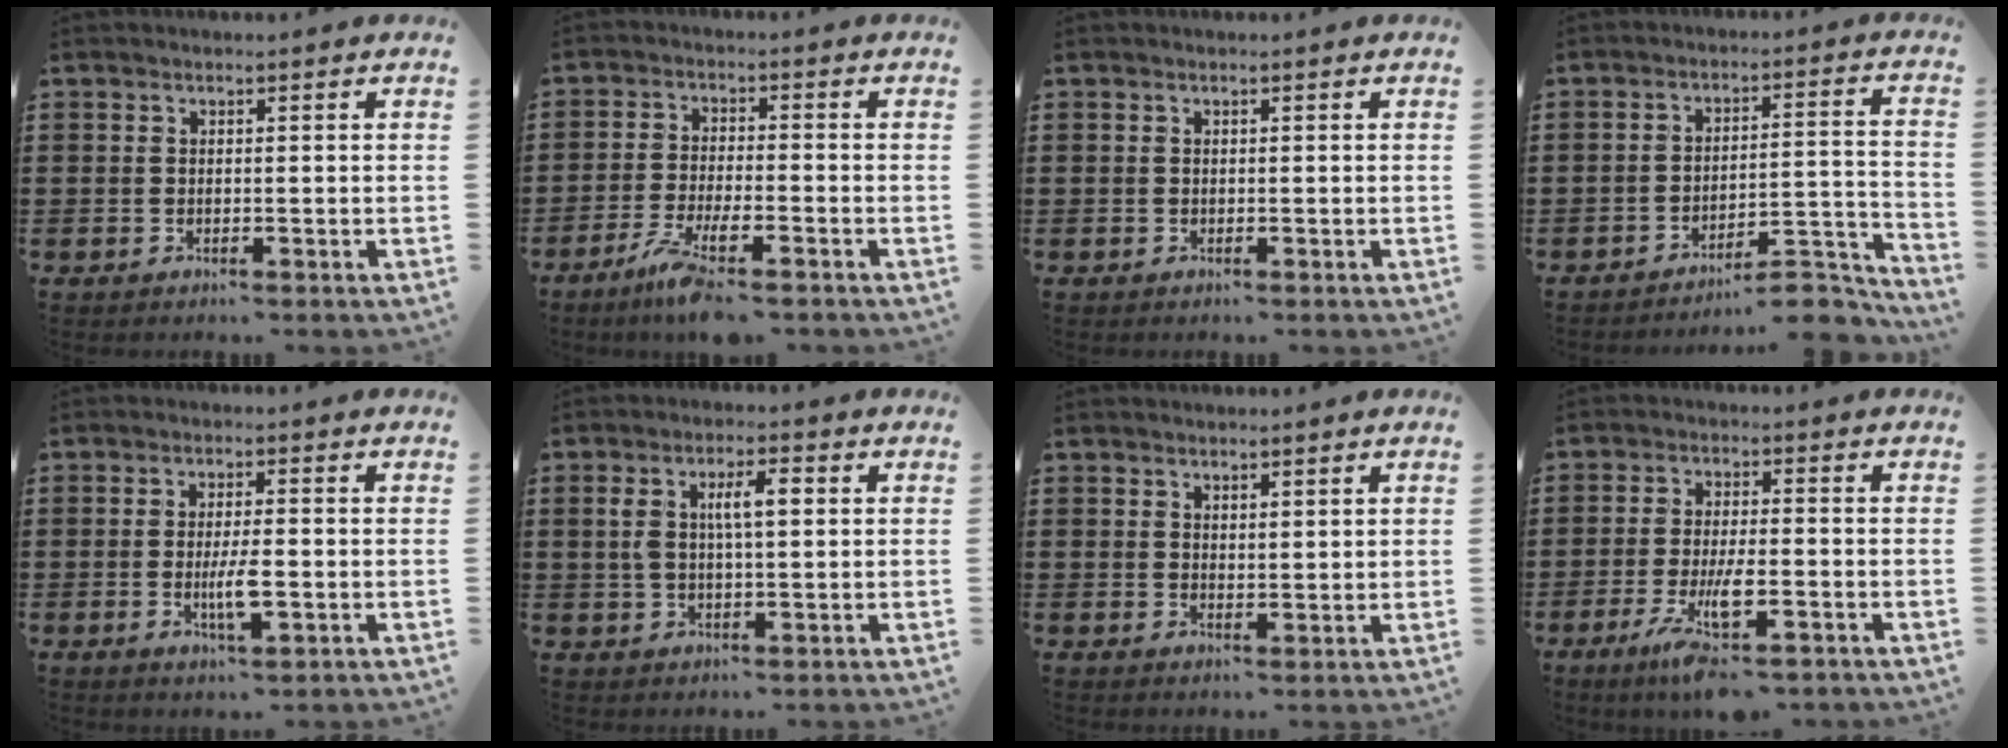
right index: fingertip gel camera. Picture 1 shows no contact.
{"total": 5.1, "force": [-4.0, 0.2, 3.2], "torque": [-0.074, -0.015, -0.078]}
{"total": 0.0}
{"total": 7.9, "force": [-7.1, 1.1, 3.3], "torque": [-0.043, 0.014, -0.131]}
{"total": 5.0, "force": [-1.1, 1.2, 4.7], "torque": [-0.086, 0.000, -0.021]}
{"total": 5.5, "force": [1.0, 1.9, 5.0], "torque": [-0.108, 0.010, 0.012]}
{"total": 1.3, "force": [1.2, 0.4, 0.3], "torque": [-0.006, 0.003, 0.023]}
{"total": 7.2, "force": [-4.0, 1.6, 5.7], "torque": [-0.136, -0.018, -0.078]}